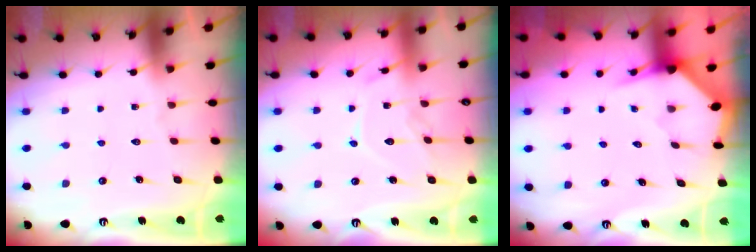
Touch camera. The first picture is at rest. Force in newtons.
{"total": 10.8, "press": 10.8, "slide": 0.2}
{"total": 3.4, "press": 3.4, "slide": 0.3}